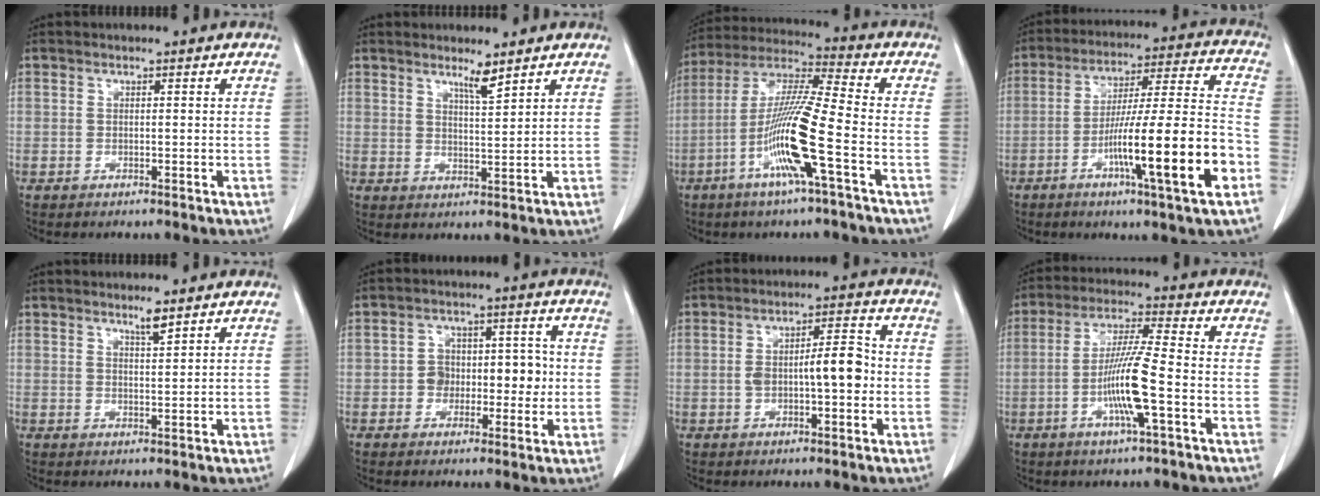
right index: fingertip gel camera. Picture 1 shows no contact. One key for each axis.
{"total": 3.1, "fx": 2.5, "fy": -0.1, "fz": 1.8, "tx": -0.035, "ty": -0.009, "tz": 0.046}
{"total": 14.0, "fx": -4.9, "fy": -0.5, "fz": 13.0, "tx": -0.265, "ty": -0.007, "tz": -0.103}
{"total": 18.1, "fx": -6.7, "fy": 0.1, "fz": 16.8, "tx": -0.265, "ty": -0.001, "tz": -0.107}
{"total": 2.4, "fx": 1.8, "fy": 0.0, "fz": 1.5, "tx": -0.030, "ty": -0.003, "tz": 0.035}
{"total": 6.9, "fx": -0.7, "fy": 4.9, "fz": 4.9, "tx": -0.063, "ty": 0.033, "tz": -0.006}
{"total": 7.9, "fx": -0.6, "fy": 2.3, "fz": 7.6, "tx": -0.135, "ty": 0.020, "tz": -0.010}
{"total": 10.1, "fx": -2.8, "fy": -0.2, "fz": 9.8, "tx": -0.191, "ty": -0.006, "tz": -0.058}